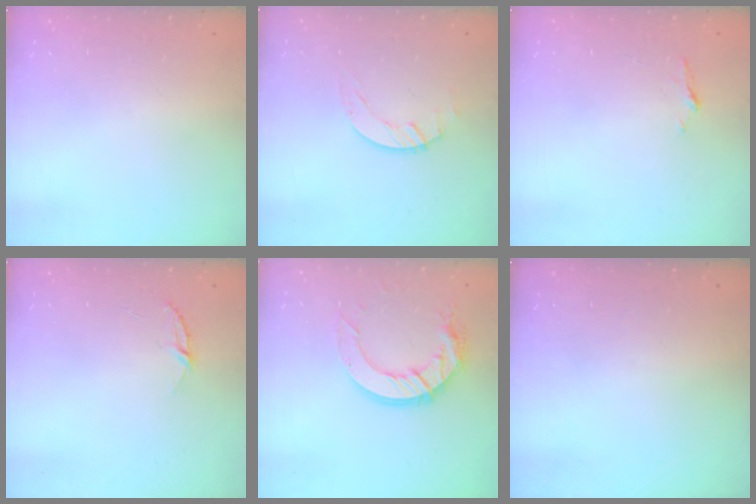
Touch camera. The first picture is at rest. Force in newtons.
{"total": 1.7, "press": 1.7, "slide": 0.1}
{"total": 3.7, "press": 3.7, "slide": 0.5}
{"total": 3.9, "press": 3.8, "slide": 0.4}
{"total": 13.6, "press": 13.6, "slide": 1.2}
{"total": 0.0}